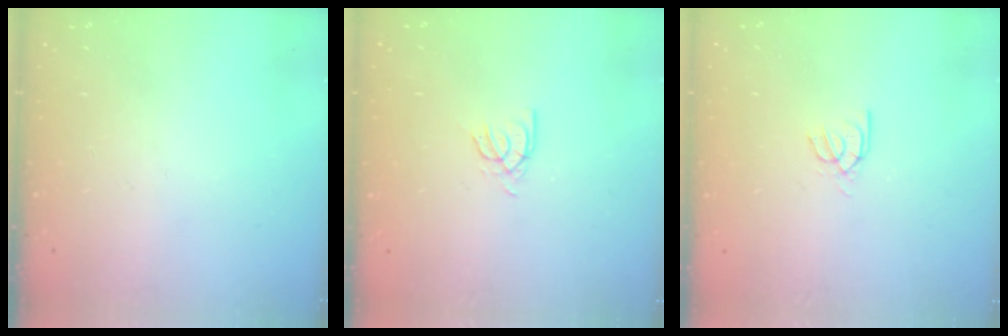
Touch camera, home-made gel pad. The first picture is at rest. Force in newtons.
{"total": 2.7, "press": 2.7, "slide": 0.2}
{"total": 2.9, "press": 2.9, "slide": 0.3}